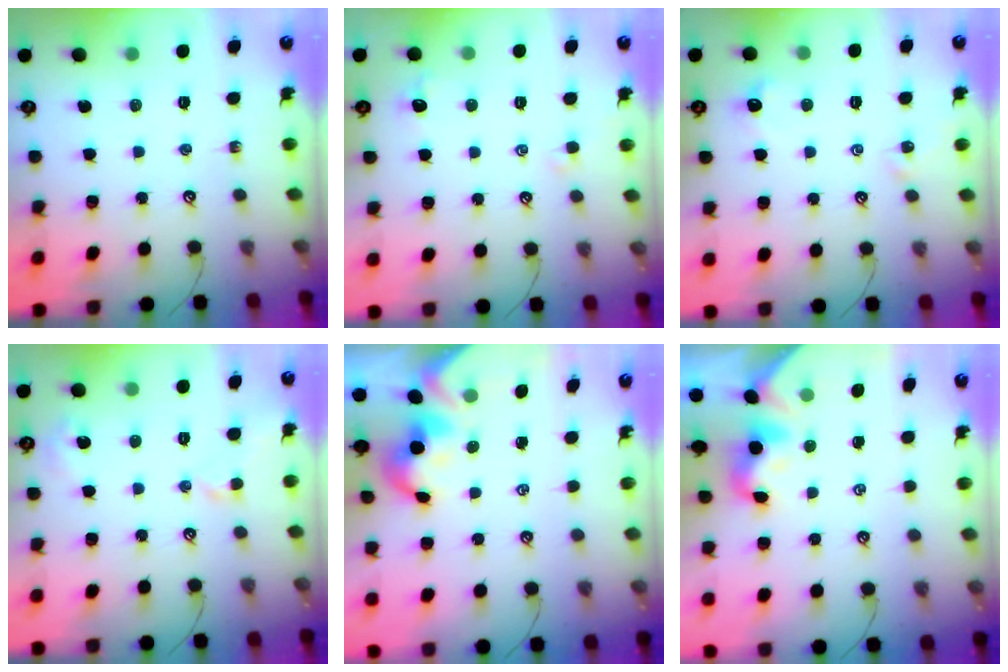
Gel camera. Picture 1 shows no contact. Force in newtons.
{"total": 1.1, "press": 0.9, "slide": 0.6}
{"total": 2.4, "press": 2.4, "slide": 0.6}
{"total": 1.7, "press": 1.6, "slide": 0.6}
{"total": 2.0, "press": 1.9, "slide": 0.5}
{"total": 2.1, "press": 2.1, "slide": 0.5}